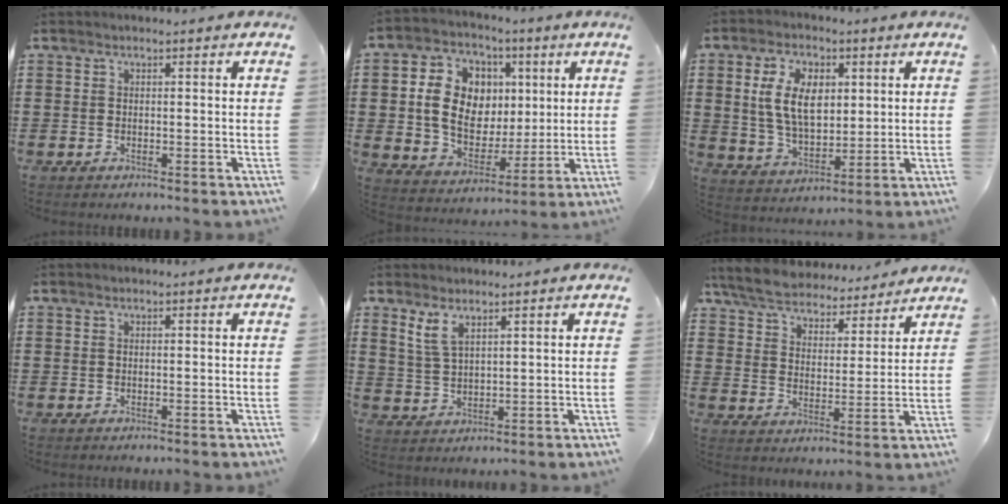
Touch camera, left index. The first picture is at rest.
{"total": 10.9, "force": [1.9, 8.8, 6.1], "torque": [-0.151, 0.016, 0.033]}
{"total": 9.1, "force": [2.5, 5.4, 6.9], "torque": [-0.151, 0.008, 0.041]}
{"total": 0.0}
{"total": 3.9, "force": [2.7, 1.5, 2.4], "torque": [-0.055, 0.002, 0.049]}
{"total": 6.3, "force": [6.1, 1.0, 1.3], "torque": [-0.056, -0.039, 0.106]}